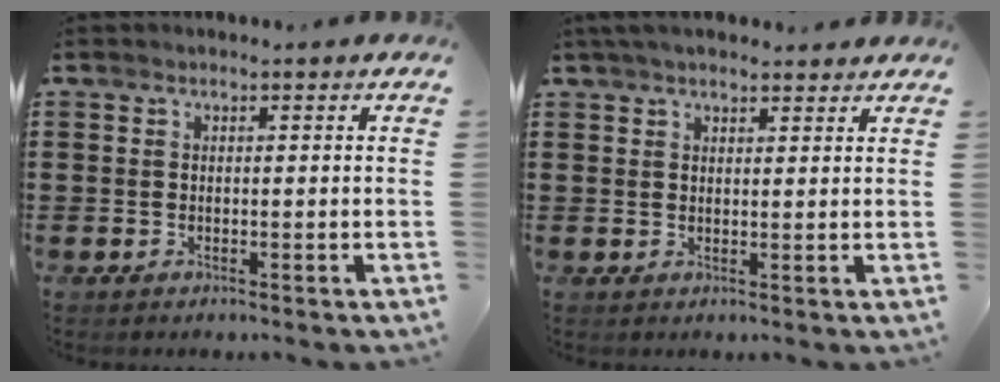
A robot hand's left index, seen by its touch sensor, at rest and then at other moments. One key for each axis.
{"total": 3.0, "fx": 2.7, "fy": 0.7, "fz": 1.3, "tx": -0.031, "ty": 0.002, "tz": 0.051}